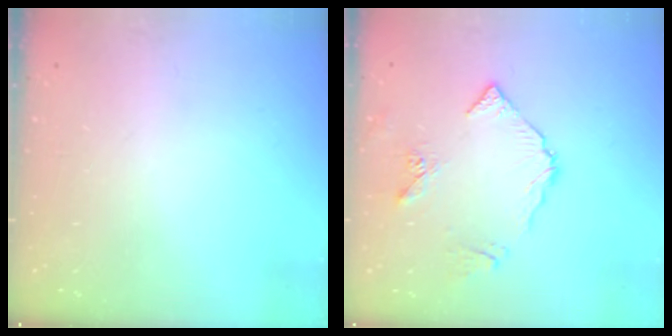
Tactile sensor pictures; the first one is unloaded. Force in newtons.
{"total": 8.5, "press": 8.5, "slide": 0.2}